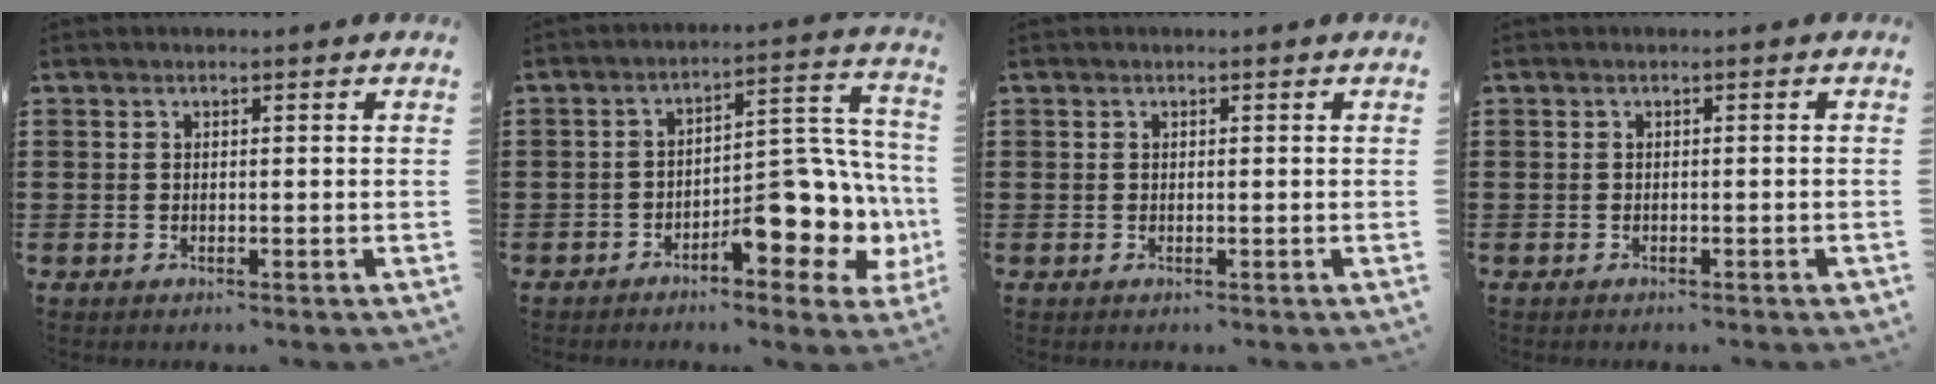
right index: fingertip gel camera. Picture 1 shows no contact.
{"total": 9.7, "force": [-4.4, 4.3, 7.4], "torque": [-0.076, -0.011, -0.080]}
{"total": 0.0}
{"total": 0.5, "force": [-0.4, 0.0, 0.4], "torque": [-0.007, -0.003, -0.007]}